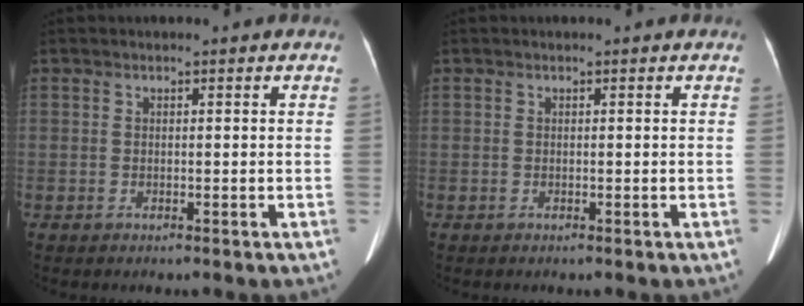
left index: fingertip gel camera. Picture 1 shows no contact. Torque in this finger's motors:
{"motor_torque": [0.00, 0.04, 0.00, 0.00]}